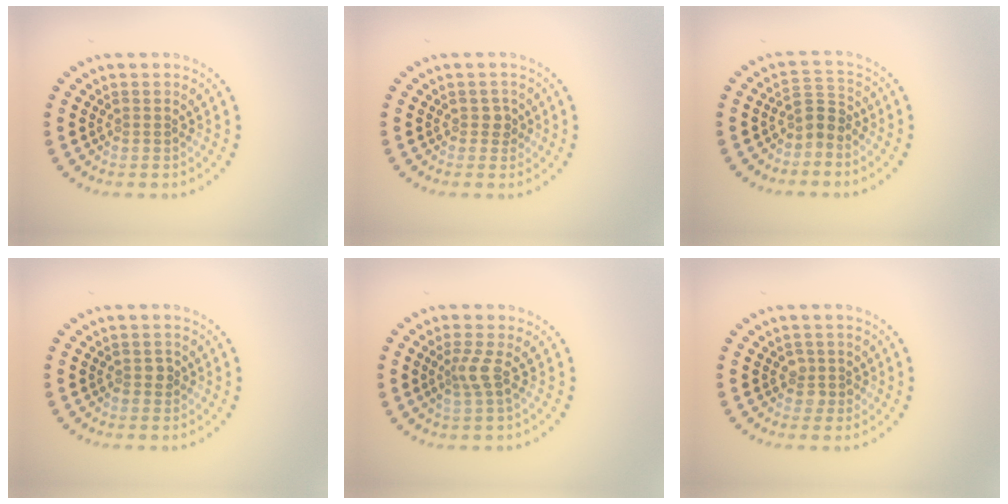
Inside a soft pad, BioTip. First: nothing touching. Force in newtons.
{"total": 1.1, "press": 1.0, "slide": 0.5}
{"total": 2.4, "press": 1.7, "slide": 1.6}
{"total": 0.9, "press": 0.9, "slide": 0.2}
{"total": 2.1, "press": 1.4, "slide": 1.5}
{"total": 1.3, "press": 1.2, "slide": 0.7}